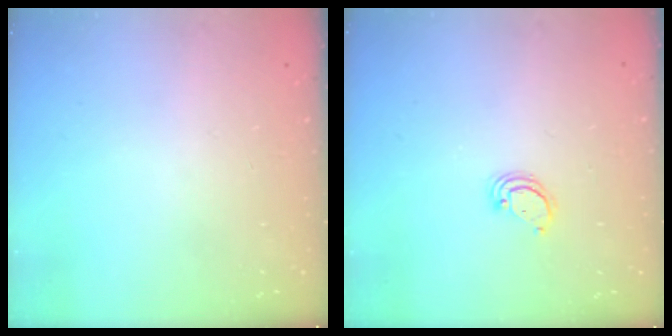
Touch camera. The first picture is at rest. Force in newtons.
{"total": 2.8, "press": 2.8, "slide": 0.2}